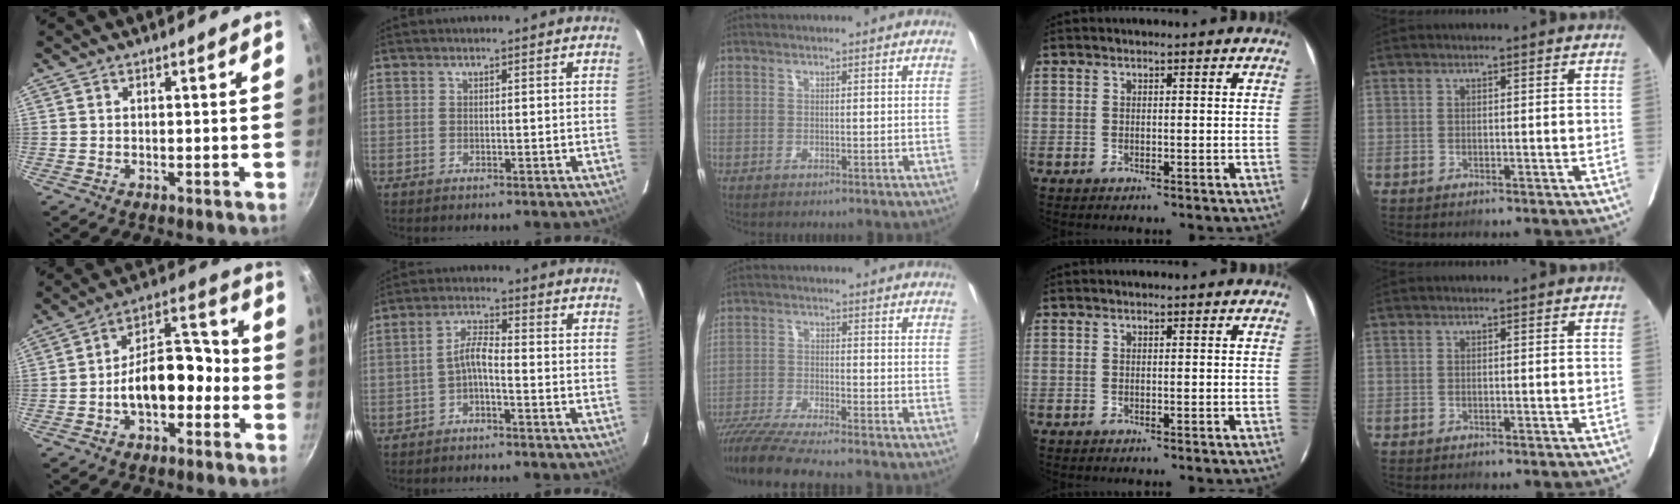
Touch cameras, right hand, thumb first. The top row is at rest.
{"thumb": {"total": 13.8, "force": [-3.5, 8.4, 10.3], "torque": [-0.115, 0.070, -0.062]}, "index": {"total": 3.6, "force": [-2.0, 0.7, 3.0], "torque": [-0.067, 0.013, -0.038]}, "middle": {"total": 11.9, "force": [-10.4, 0.5, 5.7], "torque": [-0.132, -0.033, -0.194]}}